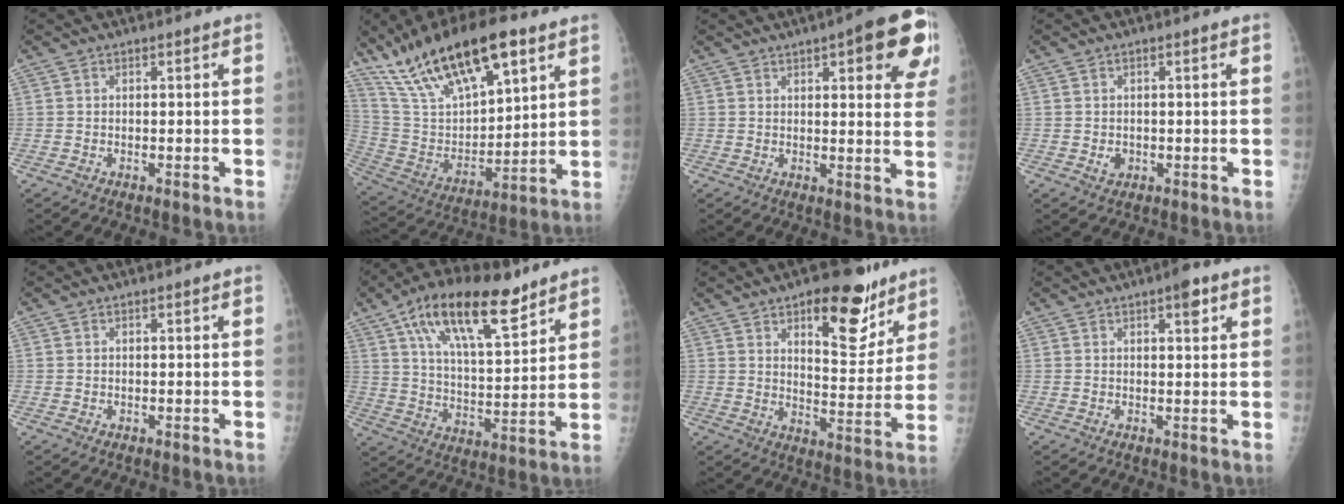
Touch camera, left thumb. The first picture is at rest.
{"total": 23.7, "force": [15.1, 8.9, 16.0], "torque": [-0.262, -0.042, 0.283]}
{"total": 13.7, "force": [6.4, 4.1, 11.4], "torque": [-0.102, -0.019, 0.071]}
{"total": 1.9, "force": [-0.3, 1.5, 1.0], "torque": [-0.008, 0.001, 0.002]}
{"total": 0.0}
{"total": 19.7, "force": [11.4, 7.6, 14.1], "torque": [-0.217, -0.035, 0.200]}
{"total": 19.0, "force": [11.5, 8.0, 12.8], "torque": [-0.120, -0.075, 0.171]}
{"total": 3.4, "force": [1.9, 1.1, 2.6], "torque": [-0.029, -0.006, 0.023]}